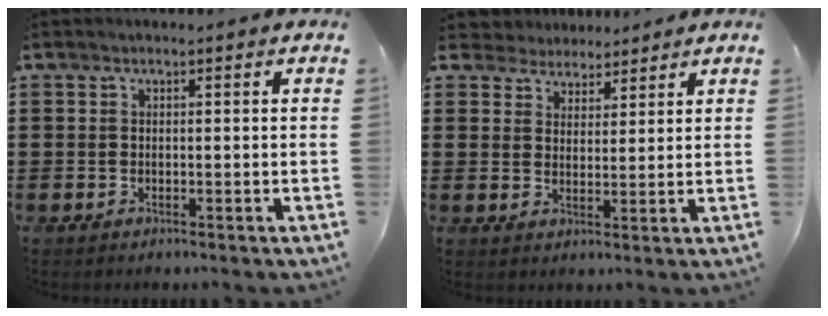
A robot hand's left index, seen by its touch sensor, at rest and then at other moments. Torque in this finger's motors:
{"motor_torque": [1.16, -0.97, 0.10, 0.01]}